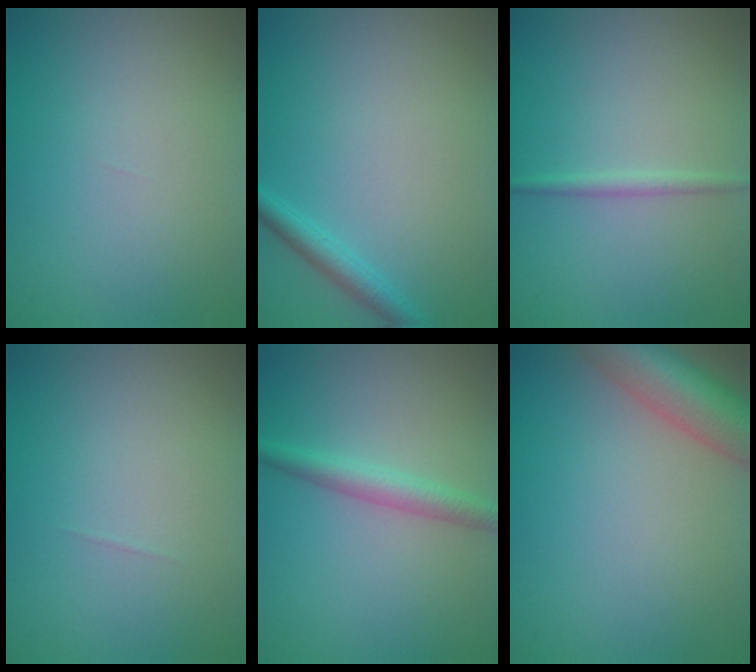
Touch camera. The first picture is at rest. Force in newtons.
{"total": 1.9, "press": 1.9, "slide": 0.0}
{"total": 1.1, "press": 1.1, "slide": 0.0}
{"total": 0.0}
{"total": 2.4, "press": 2.4, "slide": 0.0}
{"total": 7.1, "press": 7.1, "slide": 0.4}